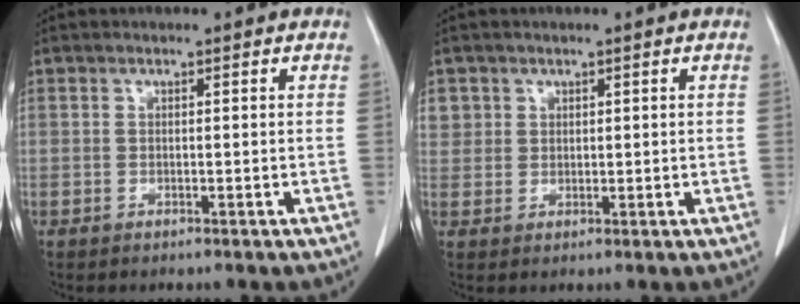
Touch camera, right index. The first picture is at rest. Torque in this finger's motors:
{"motor_torque": [-0.37, 0.16, 0.03, 0.00]}